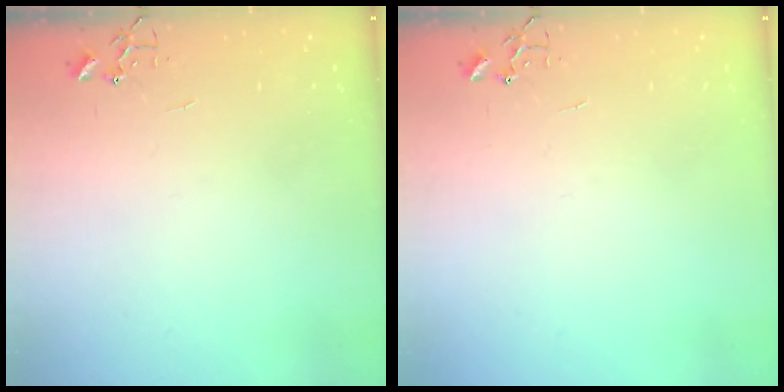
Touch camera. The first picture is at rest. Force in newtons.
{"total": 0.0}